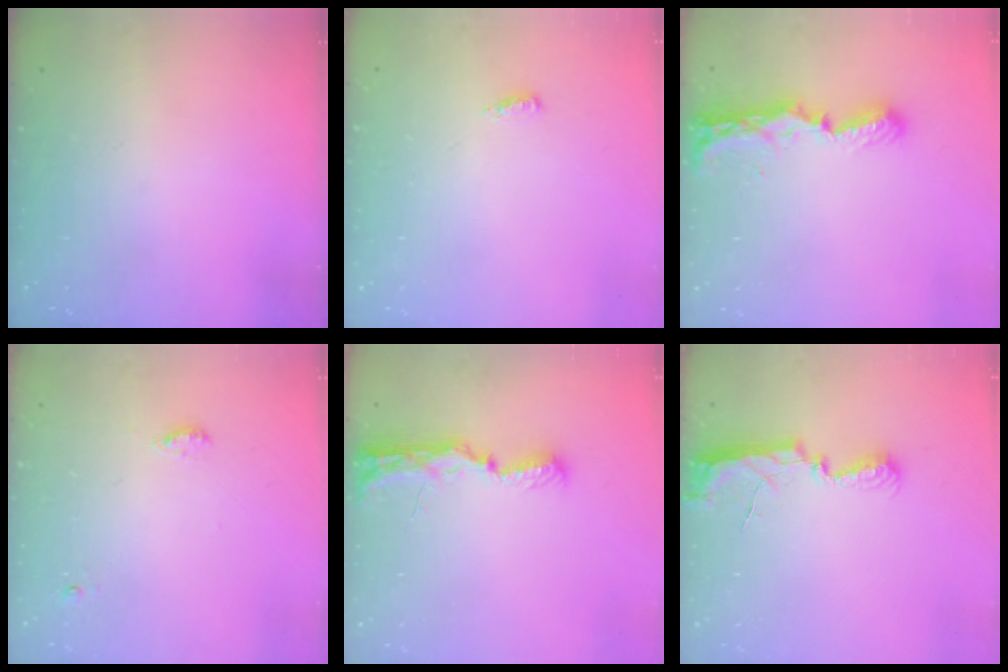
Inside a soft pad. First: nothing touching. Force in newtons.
{"total": 2.7, "press": 2.5, "slide": 1.0}
{"total": 8.3, "press": 8.3, "slide": 0.6}
{"total": 5.3, "press": 5.0, "slide": 1.7}
{"total": 9.6, "press": 9.3, "slide": 2.4}
{"total": 7.3, "press": 7.3, "slide": 0.5}